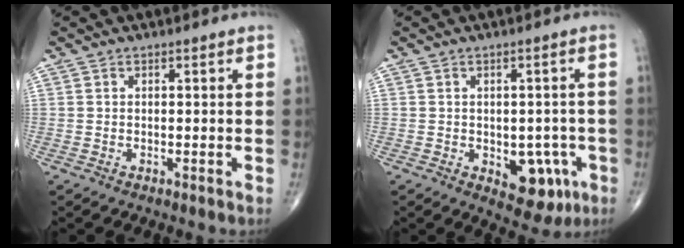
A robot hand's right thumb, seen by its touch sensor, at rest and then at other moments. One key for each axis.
{"total": 8.4, "fx": -2.7, "fy": 5.1, "fz": 6.1, "tx": -0.039, "ty": 0.009, "tz": -0.024}